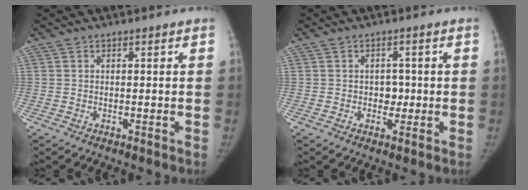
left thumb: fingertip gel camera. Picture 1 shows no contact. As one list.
[{"total": 3.0, "force": [-0.3, 2.4, 1.7], "torque": [0.000, 0.006, -0.007]}]